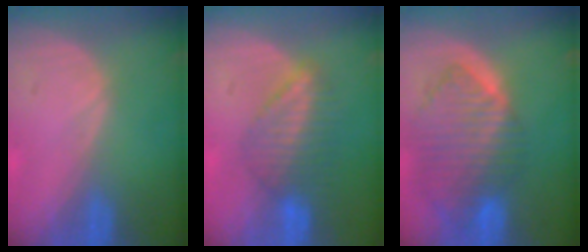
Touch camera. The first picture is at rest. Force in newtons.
{"total": 6.5, "press": 5.9, "slide": 2.7}
{"total": 10.1, "press": 8.6, "slide": 5.2}